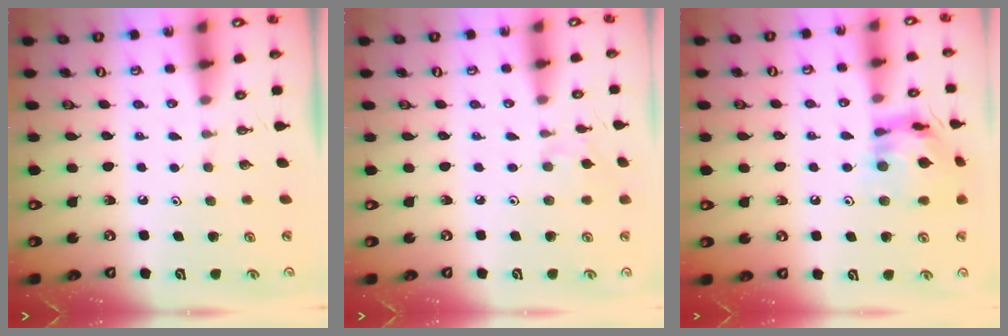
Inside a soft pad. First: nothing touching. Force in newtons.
{"total": 4.0, "press": 3.9, "slide": 0.6}
{"total": 15.6, "press": 15.5, "slide": 1.5}